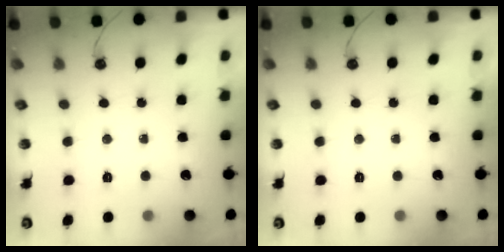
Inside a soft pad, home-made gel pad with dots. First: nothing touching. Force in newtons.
{"total": 0.0}